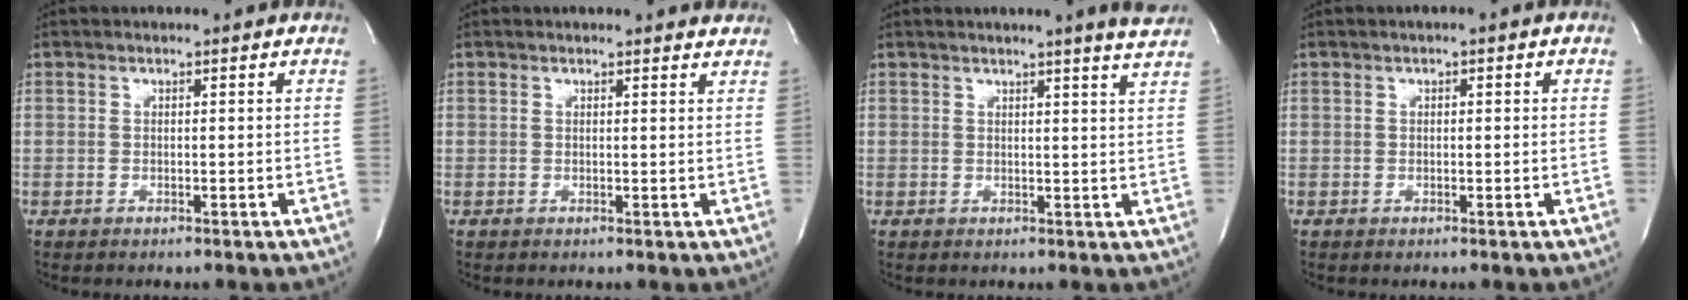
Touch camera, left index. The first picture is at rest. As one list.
[{"total": 4.0, "force": [3.8, 0.7, 0.7], "torque": [-0.011, -0.005, 0.027]}, {"total": 5.3, "force": [4.6, -1.0, 2.4], "torque": [-0.034, -0.013, 0.039]}, {"total": 1.3, "force": [0.4, 0.6, 1.1], "torque": [-0.018, 0.008, 0.004]}]